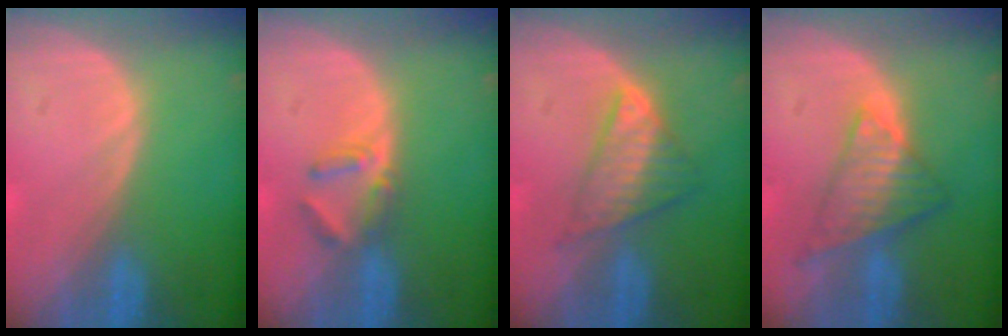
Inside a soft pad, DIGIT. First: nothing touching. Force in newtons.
{"total": 3.5, "press": 3.4, "slide": 1.1}
{"total": 5.8, "press": 5.5, "slide": 2.1}
{"total": 7.5, "press": 6.5, "slide": 3.8}